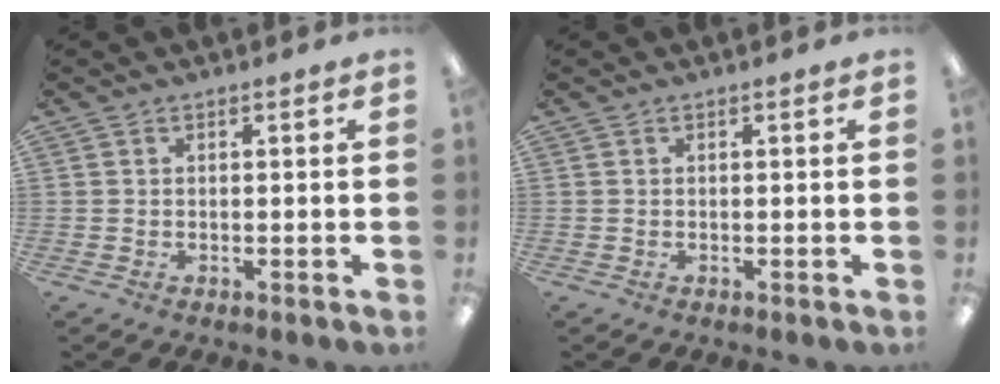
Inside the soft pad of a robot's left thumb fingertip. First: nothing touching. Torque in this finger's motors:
{"motor_torque": [0.00, 0.00, -0.02, 0.02, 0.00]}